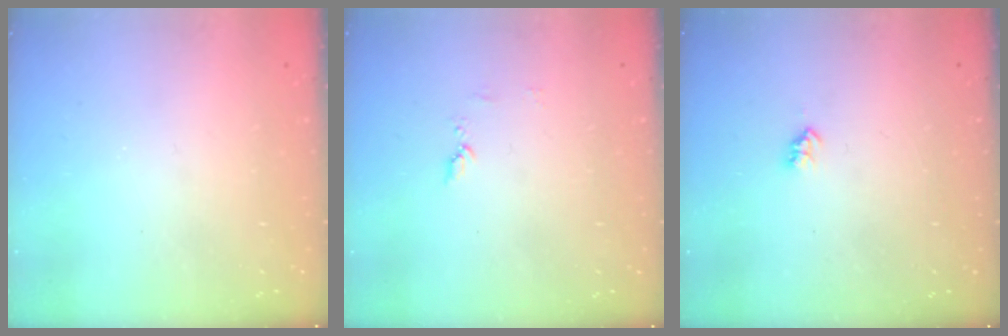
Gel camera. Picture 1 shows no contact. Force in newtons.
{"total": 5.1, "press": 5.0, "slide": 0.6}
{"total": 2.6, "press": 2.5, "slide": 0.4}